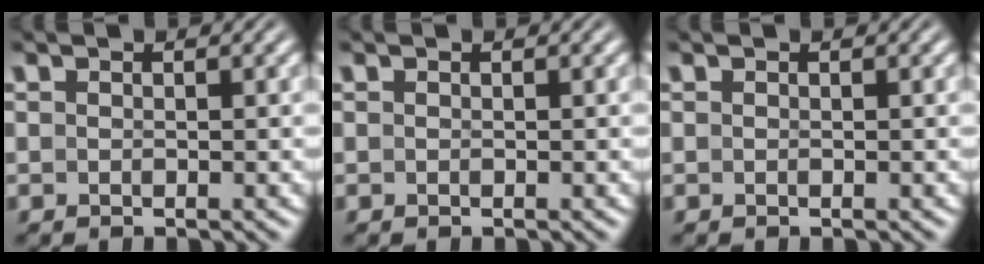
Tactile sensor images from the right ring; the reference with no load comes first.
{"total": 0.0}
{"total": 0.0}